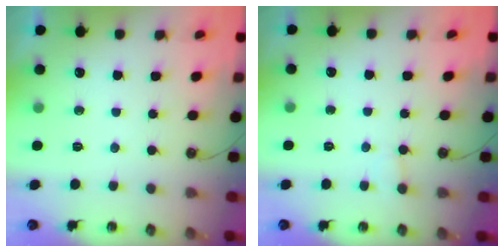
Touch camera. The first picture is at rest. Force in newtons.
{"total": 2.8, "press": 2.8, "slide": 0.2}